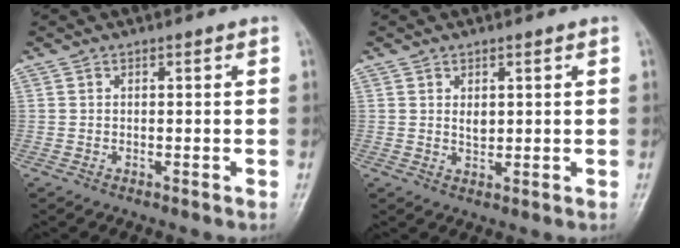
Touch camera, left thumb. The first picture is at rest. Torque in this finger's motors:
{"motor_torque": [0.21, -0.07, 0.64, 0.08, 0.00]}